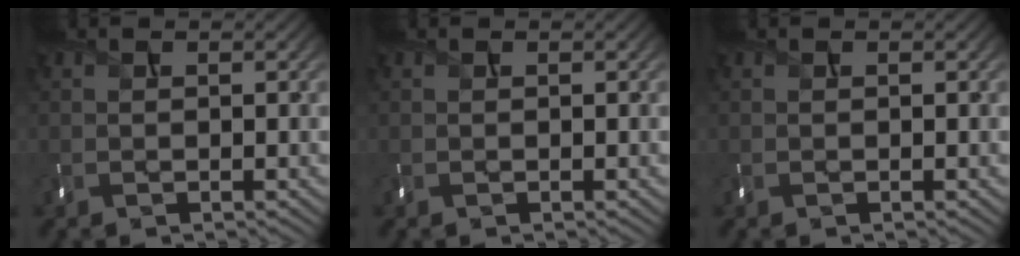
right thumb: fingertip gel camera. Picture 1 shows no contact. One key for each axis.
{"total": 0.0}
{"total": 0.0}